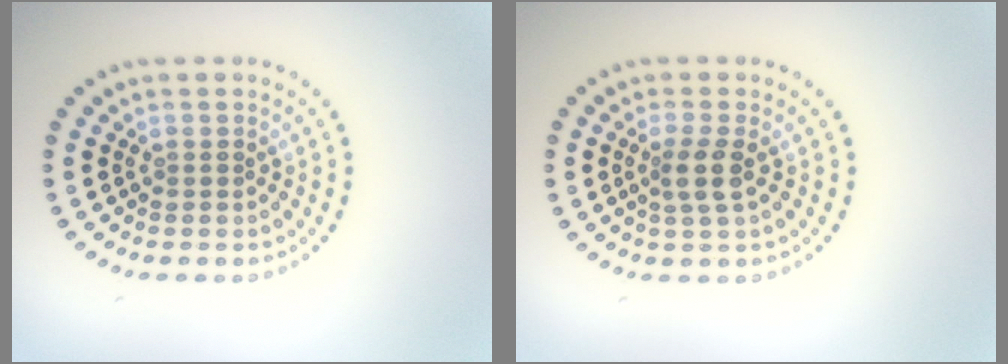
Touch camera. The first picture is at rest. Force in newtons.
{"total": 2.2, "press": 1.8, "slide": 1.3}